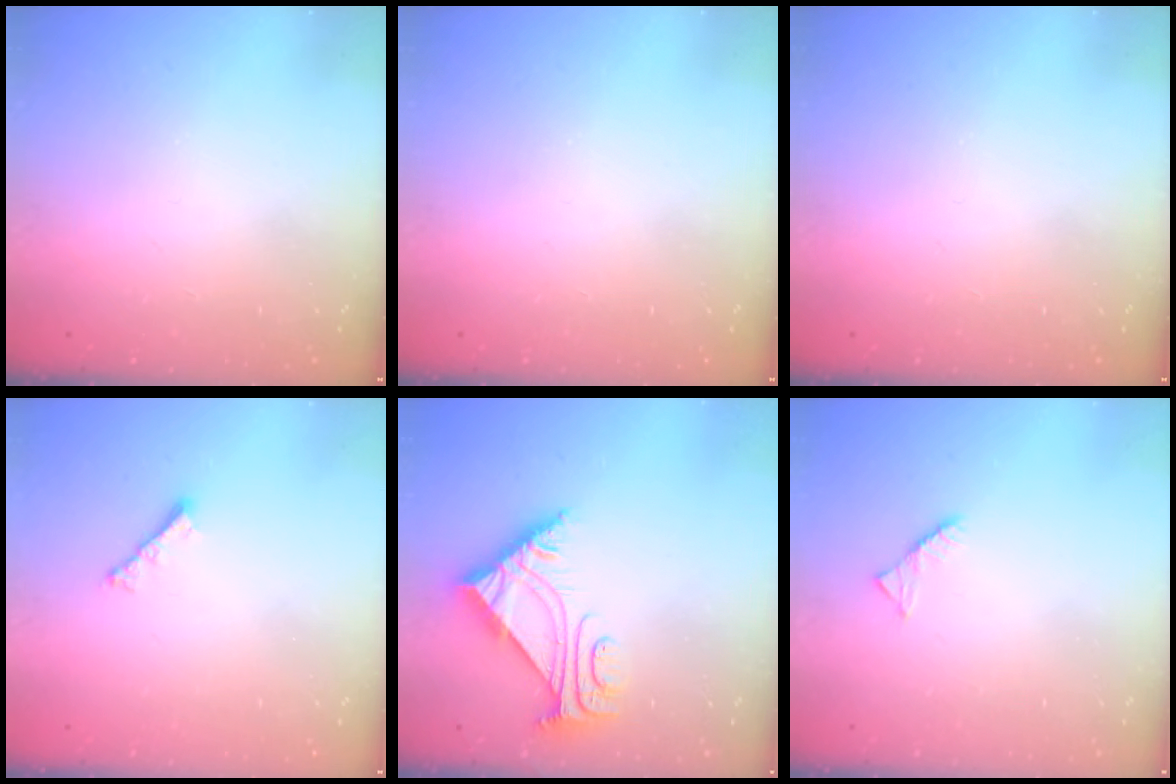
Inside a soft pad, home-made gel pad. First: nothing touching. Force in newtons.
{"total": 0.0}
{"total": 0.0}
{"total": 2.8, "press": 2.7, "slide": 0.6}
{"total": 6.3, "press": 6.2, "slide": 0.9}
{"total": 2.6, "press": 2.6, "slide": 0.4}